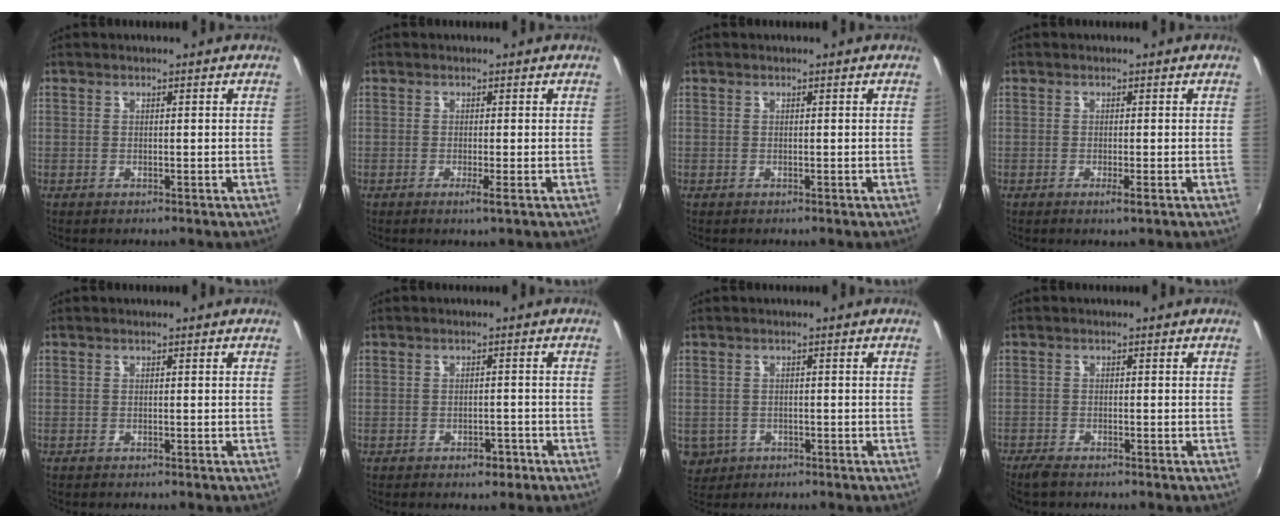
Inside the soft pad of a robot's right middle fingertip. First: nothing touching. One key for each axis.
{"total": 1.3, "fx": -0.5, "fy": -0.4, "fz": 1.1, "tx": -0.021, "ty": -0.006, "tz": -0.012}
{"total": 0.0}
{"total": 1.2, "fx": -0.6, "fy": -0.1, "fz": 1.1, "tx": -0.020, "ty": -0.005, "tz": -0.011}
{"total": 0.0}
{"total": 2.8, "fx": -1.9, "fy": 1.6, "fz": 1.3, "tx": -0.026, "ty": 0.000, "tz": -0.021}
{"total": 5.6, "fx": -1.6, "fy": 4.9, "fz": 2.1, "tx": -0.054, "ty": -0.008, "tz": -0.015}
{"total": 3.2, "fx": -2.8, "fy": 0.7, "fz": 1.5, "tx": -0.039, "ty": -0.014, "tz": -0.055}